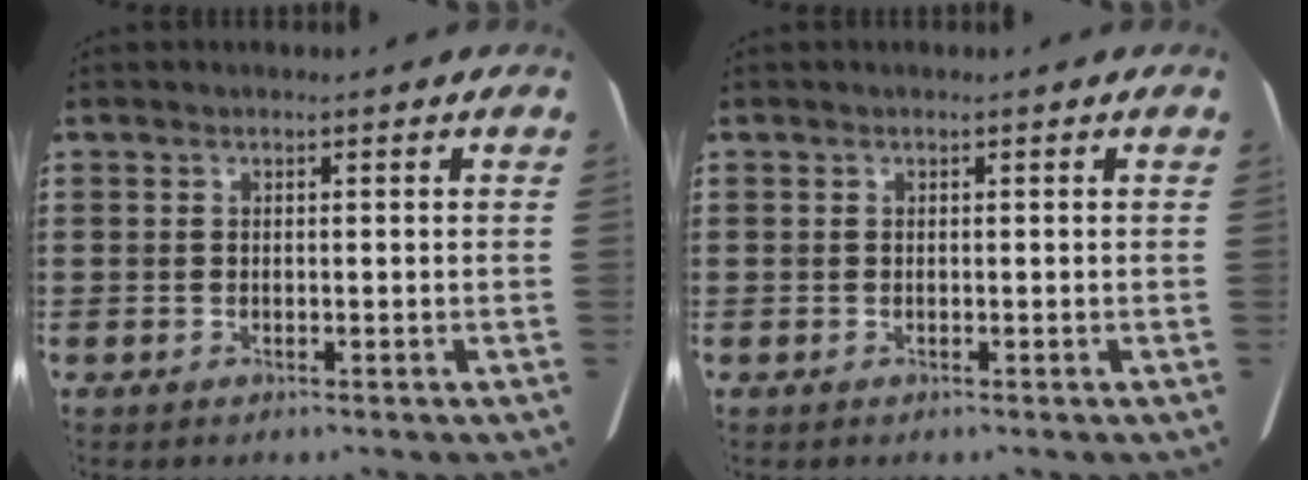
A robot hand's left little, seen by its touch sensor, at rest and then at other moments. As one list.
[{"total": 0.0}]